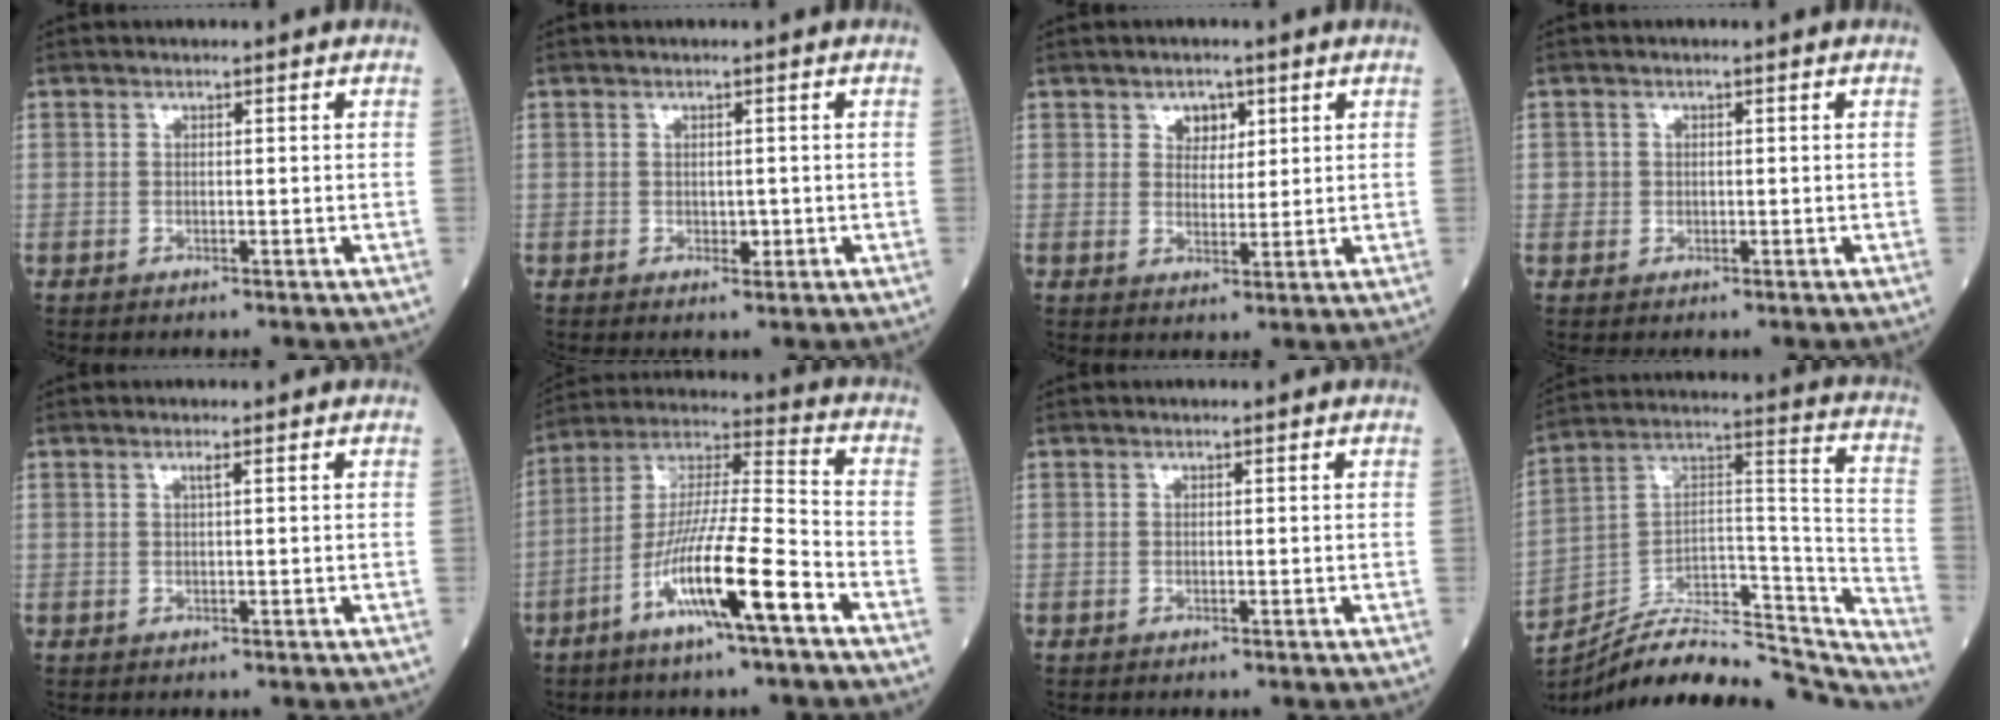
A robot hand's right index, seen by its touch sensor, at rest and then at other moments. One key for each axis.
{"total": 1.3, "fx": -0.3, "fy": 0.8, "fz": 1.0, "tx": -0.013, "ty": -0.001, "tz": -0.002}
{"total": 3.2, "fx": 1.7, "fy": 2.2, "fz": 1.7, "tx": -0.019, "ty": 0.003, "tz": 0.027}
{"total": 1.3, "fx": 0.0, "fy": 1.3, "fz": 0.2, "tx": 0.001, "ty": 0.003, "tz": 0.000}
{"total": 0.7, "fx": 0.3, "fy": -0.2, "fz": 0.6, "tx": -0.015, "ty": 0.000, "tz": 0.007}
{"total": 14.8, "fx": -7.0, "fy": 0.5, "fz": 13.0, "tx": -0.253, "ty": -0.007, "tz": -0.129}
{"total": 0.0}
{"total": 27.1, "fx": -24.9, "fy": 6.0, "fz": 9.0, "tx": -0.119, "ty": 0.044, "tz": -0.373}